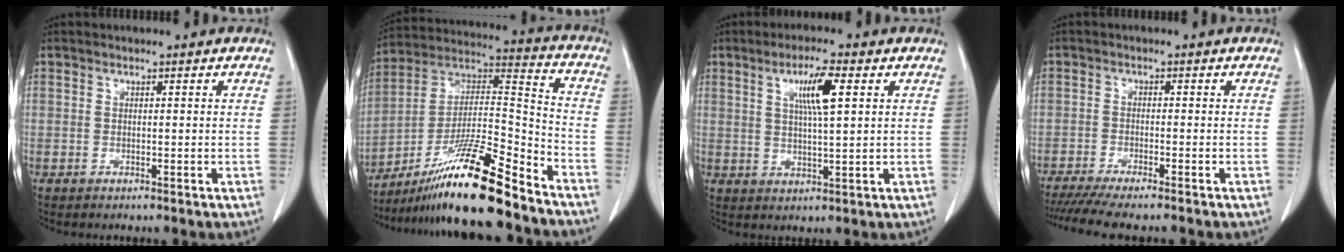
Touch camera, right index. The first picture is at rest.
{"total": 18.7, "force": [-14.0, 0.3, 12.3], "torque": [-0.229, -0.003, -0.247]}
{"total": 6.4, "force": [2.4, 0.4, 6.0], "torque": [-0.108, 0.001, 0.042]}
{"total": 9.1, "force": [-7.8, 0.3, 4.7], "torque": [-0.062, -0.020, -0.121]}